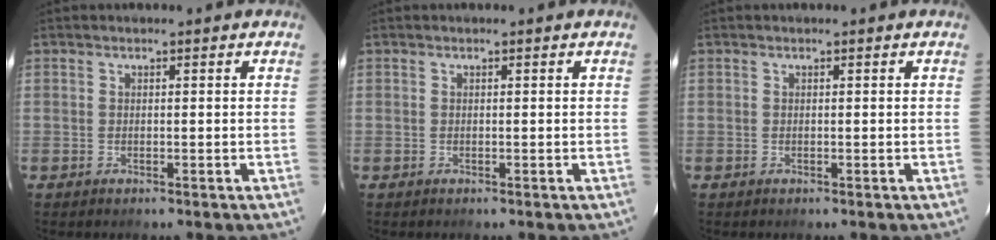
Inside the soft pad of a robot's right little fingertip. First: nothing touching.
{"total": 0.0}
{"total": 0.0}